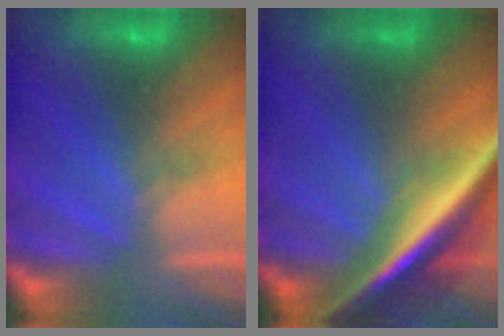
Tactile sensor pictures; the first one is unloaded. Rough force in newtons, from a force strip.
{"total": 7.2}